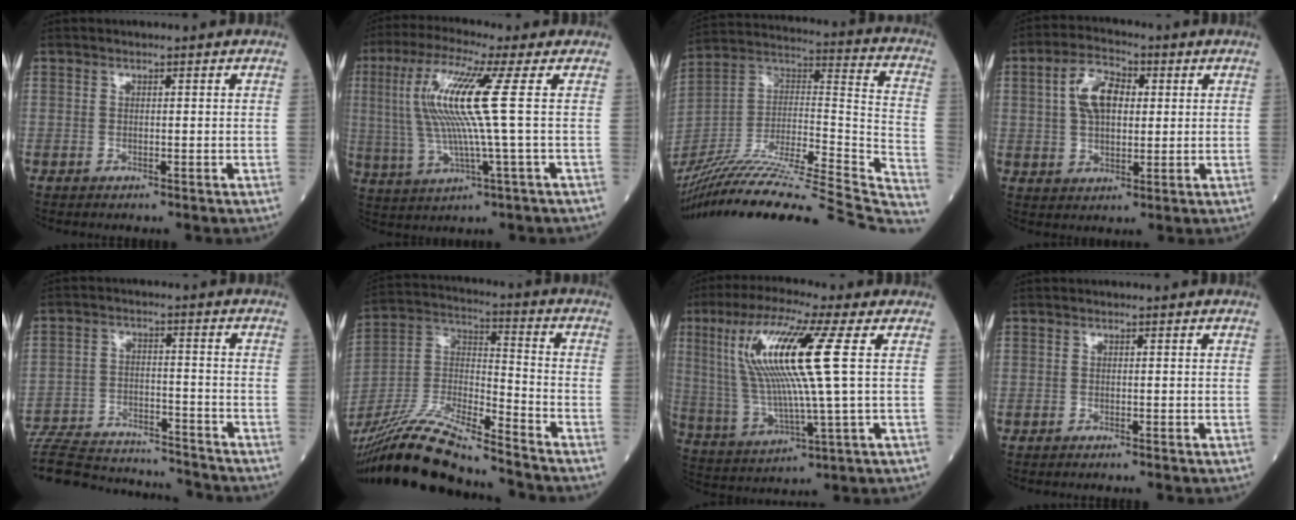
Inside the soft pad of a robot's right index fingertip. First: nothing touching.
{"total": 12.3, "force": [2.0, -0.9, 12.1], "torque": [-0.262, 0.009, 0.038]}
{"total": 38.3, "force": [-33.3, 2.2, 18.7], "torque": [-0.252, -0.045, -0.495]}
{"total": 7.8, "force": [1.9, 4.0, 6.4], "torque": [-0.127, 0.018, 0.037]}
{"total": 19.9, "force": [-19.0, 2.5, 5.2], "torque": [-0.121, -0.011, -0.282]}
{"total": 19.0, "force": [-16.7, 1.2, 9.0], "torque": [-0.199, -0.011, -0.311]}
{"total": 15.5, "force": [3.9, -0.2, 15.0], "torque": [-0.317, 0.008, 0.073]}
{"total": 2.2, "force": [-2.0, -0.2, 0.9], "torque": [-0.012, 0.001, -0.023]}